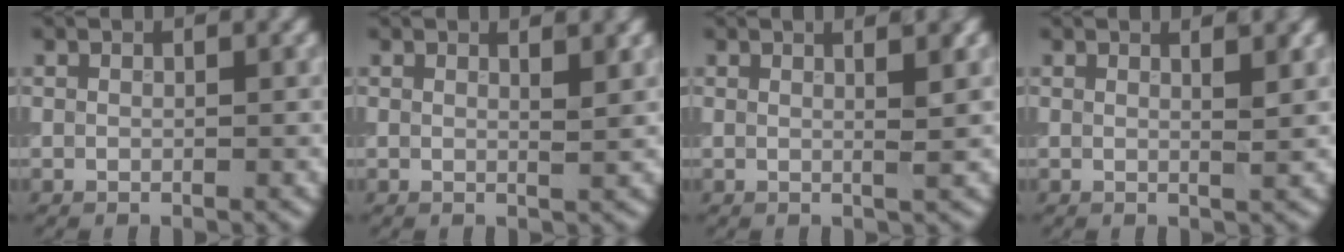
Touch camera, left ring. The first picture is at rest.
{"total": 1.8, "force": [1.0, 0.5, 1.4], "torque": [-0.010, 0.002, 0.006]}
{"total": 3.1, "force": [1.1, 1.0, 2.7], "torque": [-0.022, 0.014, -0.012]}
{"total": 2.1, "force": [1.0, 0.6, 1.8], "torque": [-0.016, 0.006, -0.001]}